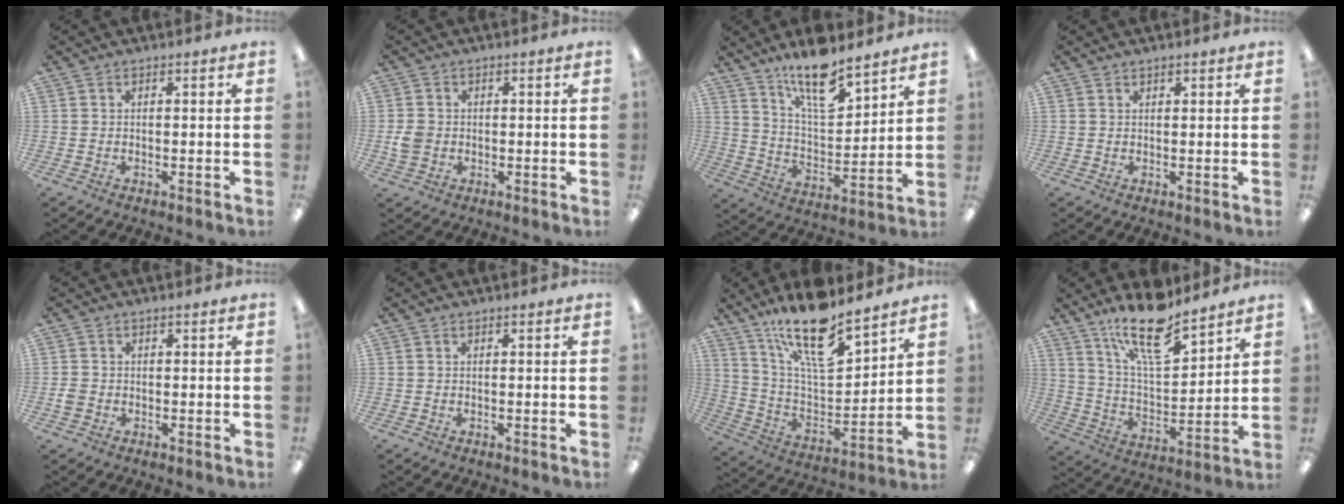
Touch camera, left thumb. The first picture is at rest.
{"total": 3.5, "force": [-0.3, 3.1, 1.7], "torque": [-0.020, 0.004, -0.004]}
{"total": 14.5, "force": [11.5, 4.4, 7.8], "torque": [-0.126, -0.074, 0.196]}
{"total": 0.8, "force": [0.8, 0.3, 0.1], "torque": [-0.002, 0.000, 0.015]}
{"total": 1.8, "force": [-0.5, 1.6, 0.7], "torque": [-0.012, 0.005, -0.011]}
{"total": 0.0}
{"total": 18.6, "force": [14.2, 5.4, 10.7], "torque": [-0.194, -0.093, 0.243]}
{"total": 17.5, "force": [13.1, 5.5, 10.3], "torque": [-0.173, -0.078, 0.221]}